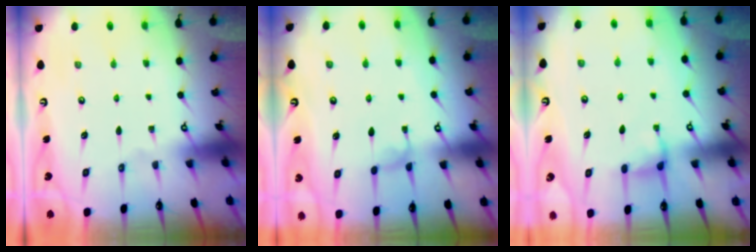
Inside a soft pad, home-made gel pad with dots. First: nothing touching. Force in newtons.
{"total": 2.3, "press": 2.2, "slide": 0.3}
{"total": 1.5, "press": 1.3, "slide": 0.7}